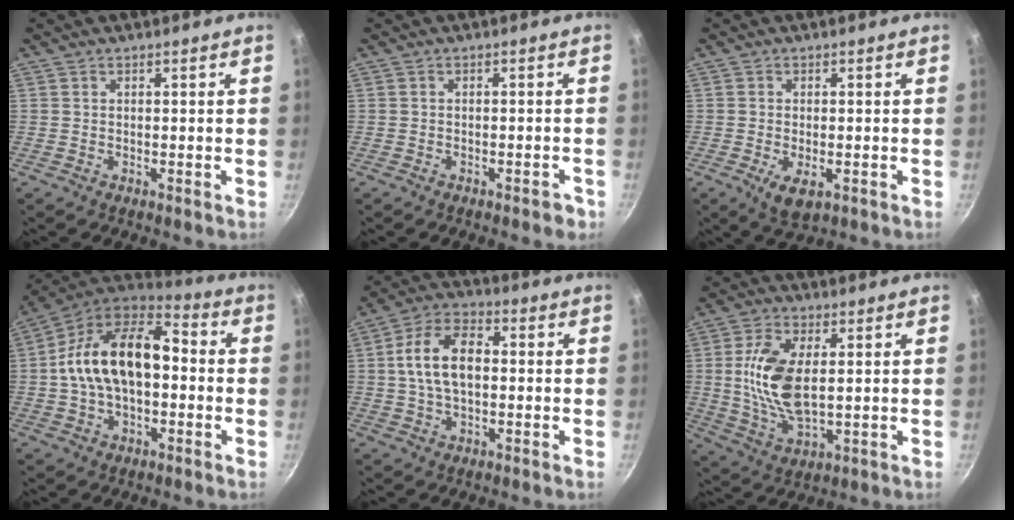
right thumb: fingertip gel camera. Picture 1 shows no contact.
{"total": 1.8, "force": [-1.2, 0.7, 1.1], "torque": [-0.016, 0.008, -0.015]}
{"total": 3.0, "force": [-1.0, 1.5, 2.4], "torque": [-0.043, 0.001, -0.012]}
{"total": 19.6, "force": [0.3, 11.3, 15.9], "torque": [-0.265, 0.041, -0.001]}
{"total": 11.6, "force": [0.7, 6.7, 9.4], "torque": [-0.171, 0.025, 0.008]}
{"total": 13.1, "force": [1.4, 6.5, 11.3], "torque": [-0.223, -0.011, 0.033]}